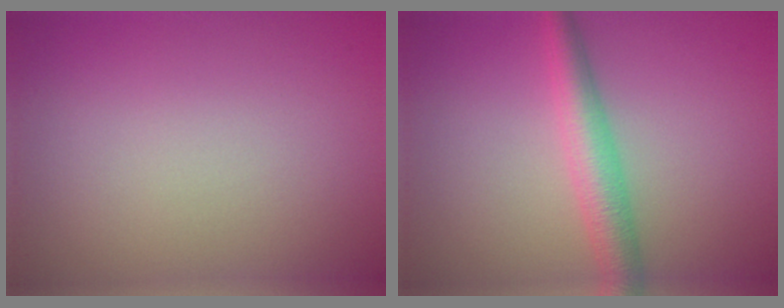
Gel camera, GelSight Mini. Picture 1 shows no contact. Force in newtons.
{"total": 3.9, "press": 3.9, "slide": 0.2}